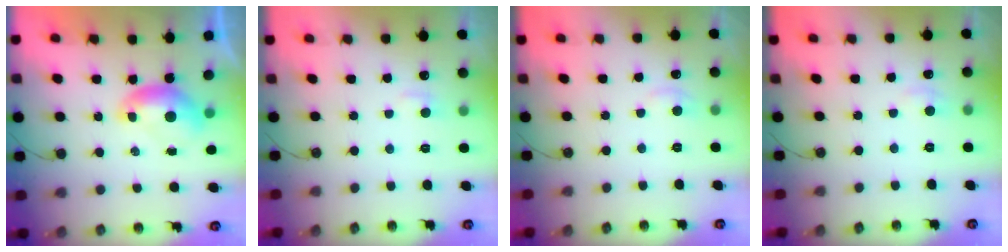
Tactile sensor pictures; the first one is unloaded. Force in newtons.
{"total": 1.7, "press": 1.6, "slide": 0.6}
{"total": 1.8, "press": 1.7, "slide": 0.6}
{"total": 1.6, "press": 1.4, "slide": 0.7}